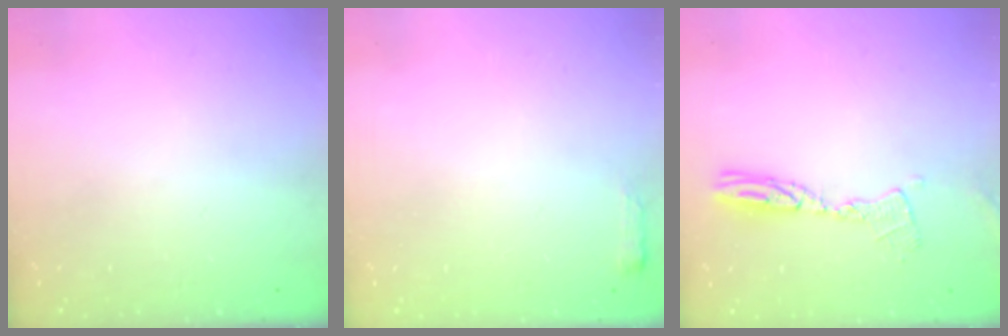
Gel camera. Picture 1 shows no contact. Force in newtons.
{"total": 2.7, "press": 2.6, "slide": 0.5}
{"total": 9.7, "press": 9.6, "slide": 0.9}